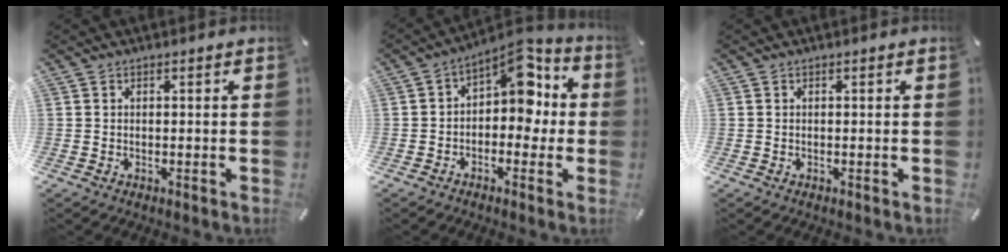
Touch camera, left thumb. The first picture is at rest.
{"total": 9.4, "force": [3.5, 6.1, 6.3], "torque": [-0.073, -0.032, 0.057]}
{"total": 0.0}